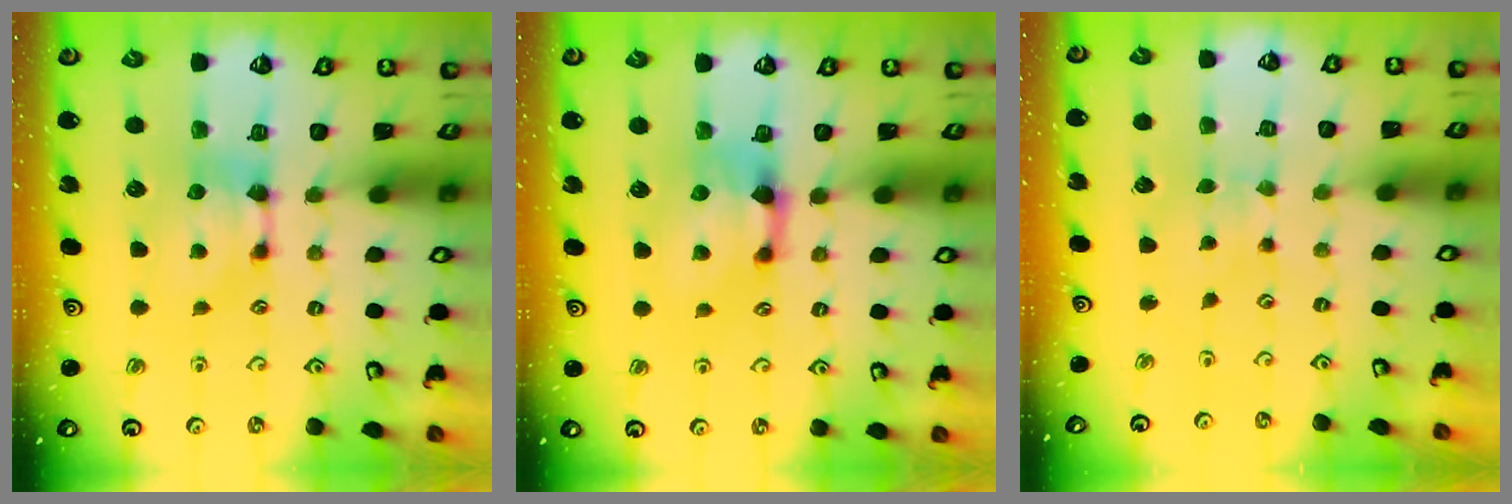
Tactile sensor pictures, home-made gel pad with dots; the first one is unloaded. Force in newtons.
{"total": 1.7, "press": 1.1, "slide": 1.3}
{"total": 2.0, "press": 2.0, "slide": 0.1}